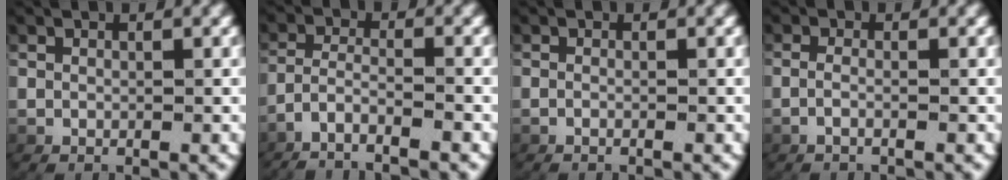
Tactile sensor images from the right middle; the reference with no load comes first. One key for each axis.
{"total": 4.3, "fx": -3.7, "fy": 1.0, "fz": 2.0, "tx": -0.056, "ty": -0.019, "tz": -0.055}
{"total": 0.9, "fx": -0.7, "fy": 0.0, "fz": 0.5, "tx": -0.015, "ty": 0.000, "tz": -0.014}
{"total": 1.5, "fx": -0.7, "fy": -0.2, "fz": 1.3, "tx": -0.038, "ty": -0.006, "tz": -0.010}